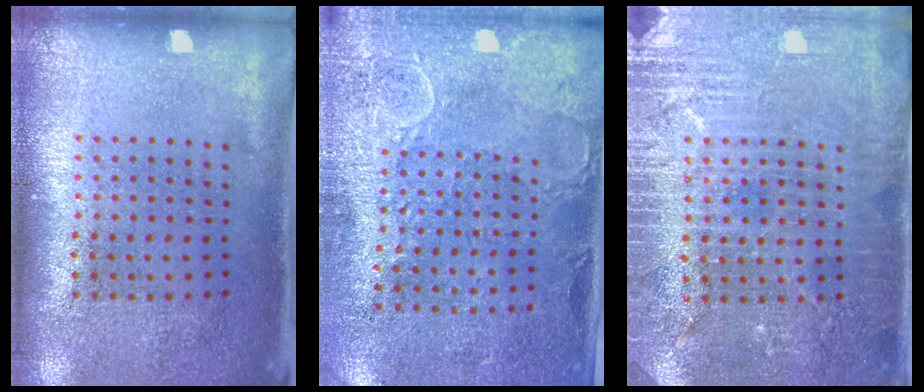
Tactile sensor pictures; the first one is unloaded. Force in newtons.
{"total": 2.7, "press": 2.4, "slide": 1.2}
{"total": 3.5, "press": 3.4, "slide": 0.7}